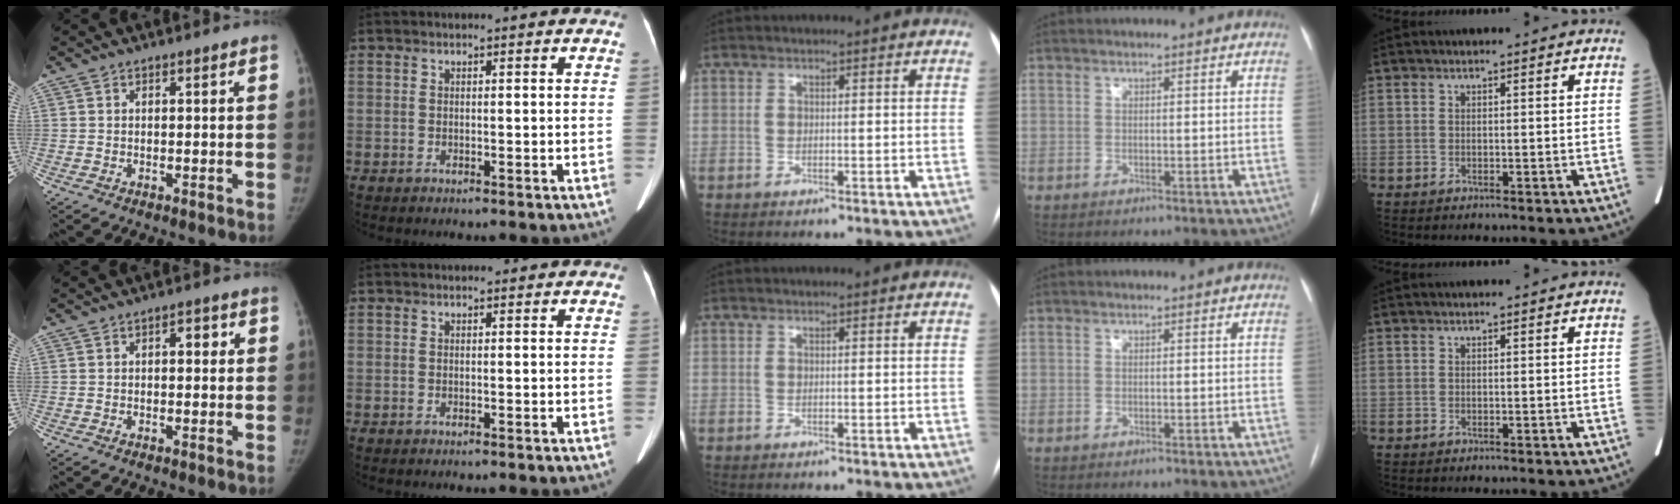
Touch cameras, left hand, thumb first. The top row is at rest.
{"thumb": {"total": 2.4, "force": [0.5, 1.4, 1.9], "torque": [-0.012, 0.005, 0.001]}, "index": {"total": 0.8, "force": [0.6, 0.4, 0.2], "torque": [-0.007, 0.004, 0.006]}}